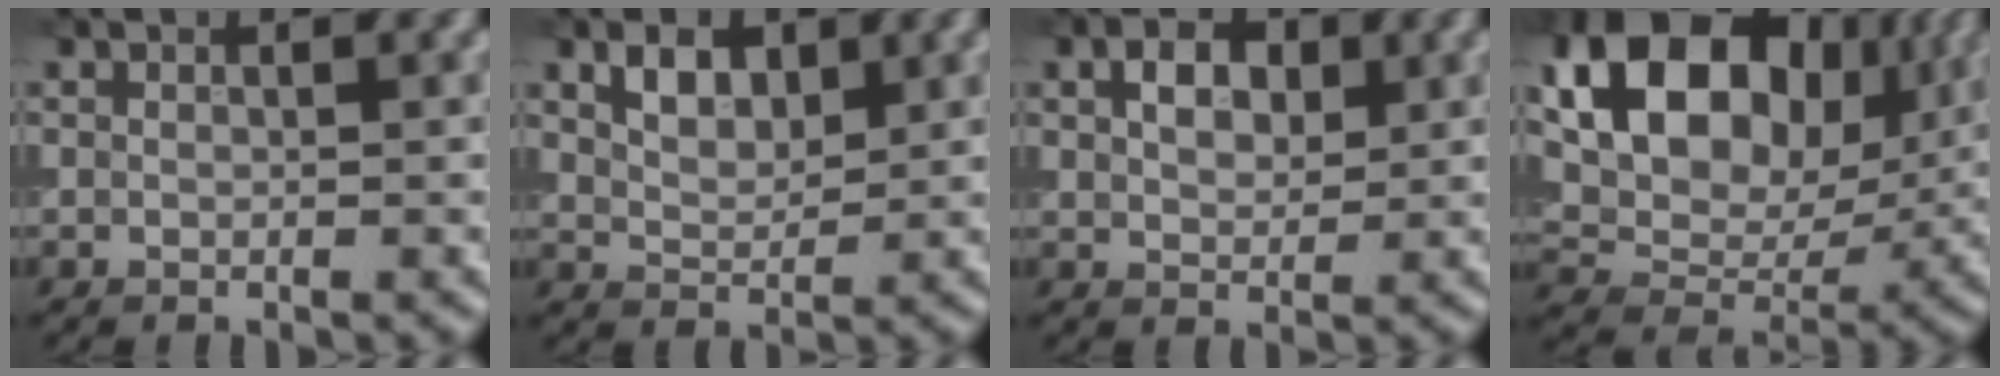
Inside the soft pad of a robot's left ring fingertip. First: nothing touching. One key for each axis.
{"total": 3.0, "fx": 1.5, "fy": 1.8, "fz": 1.8, "tx": -0.034, "ty": 0.002, "tz": 0.028}
{"total": 3.3, "fx": 1.1, "fy": 2.2, "fz": 2.1, "tx": -0.040, "ty": 0.005, "tz": 0.017}
{"total": 16.4, "fx": 5.7, "fy": 11.4, "fz": 10.2, "tx": -0.185, "ty": 0.048, "tz": 0.099}